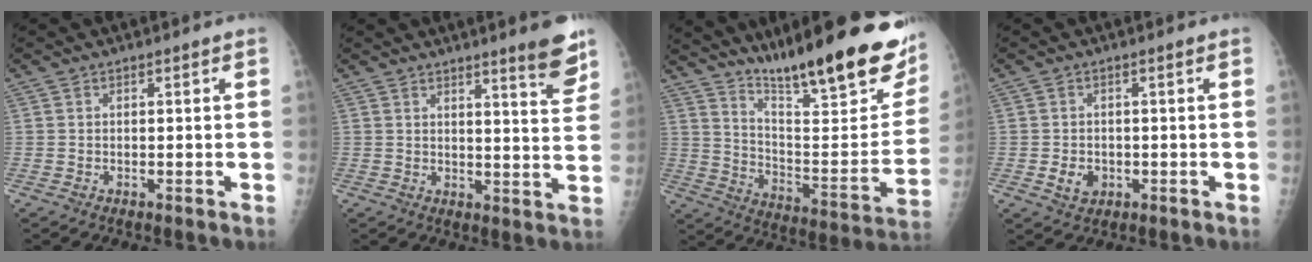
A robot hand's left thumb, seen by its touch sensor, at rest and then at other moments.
{"total": 7.4, "force": [5.4, 0.6, 5.1], "torque": [-0.055, -0.040, 0.070]}
{"total": 28.8, "force": [20.6, 5.5, 19.4], "torque": [-0.262, -0.108, 0.309]}
{"total": 3.4, "force": [-0.8, 2.7, 1.9], "torque": [-0.024, 0.002, -0.006]}